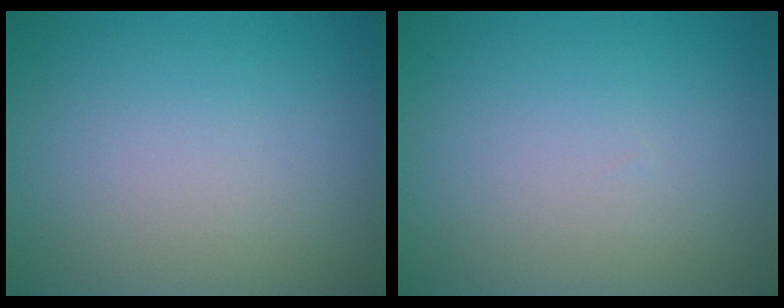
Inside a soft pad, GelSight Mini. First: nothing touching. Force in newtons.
{"total": 0.0}